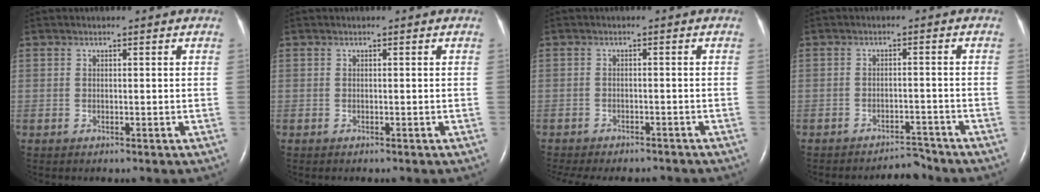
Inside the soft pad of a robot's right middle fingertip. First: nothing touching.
{"total": 0.0}
{"total": 11.8, "force": [-10.4, 3.5, 4.2], "torque": [-0.083, -0.006, -0.131]}
{"total": 3.2, "force": [-3.2, 0.2, -0.1], "torque": [0.004, -0.006, -0.048]}